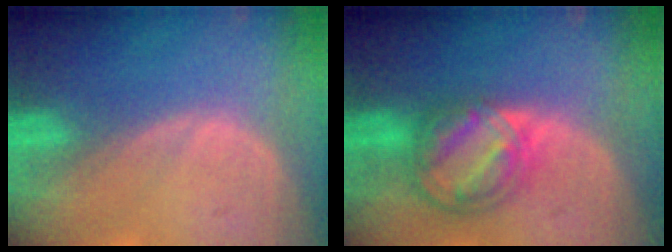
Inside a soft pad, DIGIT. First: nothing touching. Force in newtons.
{"total": 8.1, "press": 7.0, "slide": 4.2}